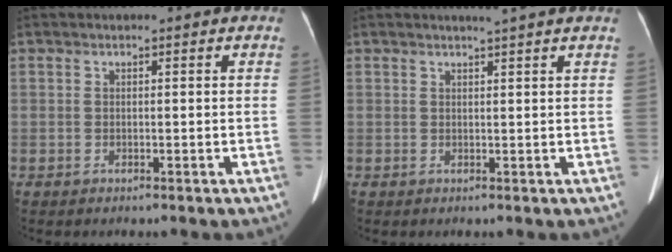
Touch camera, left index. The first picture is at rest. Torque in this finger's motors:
{"motor_torque": [0.28, -0.28, 0.00, 0.03]}